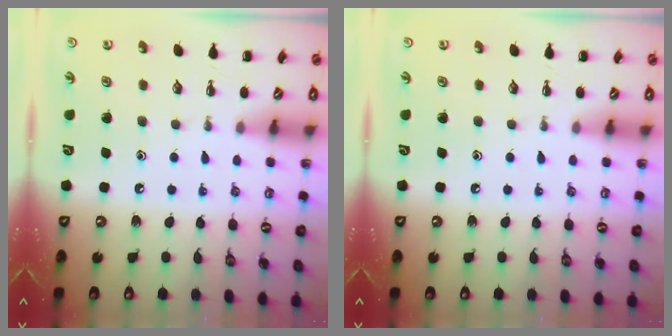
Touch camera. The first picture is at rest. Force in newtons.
{"total": 0.0}